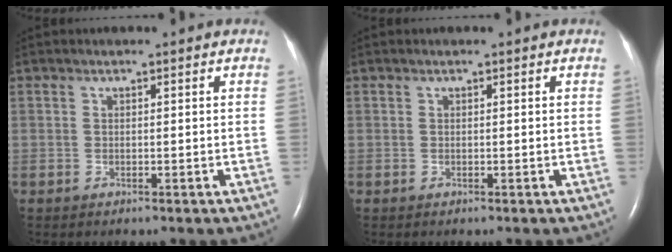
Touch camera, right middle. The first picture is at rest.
{"total": 0.0}